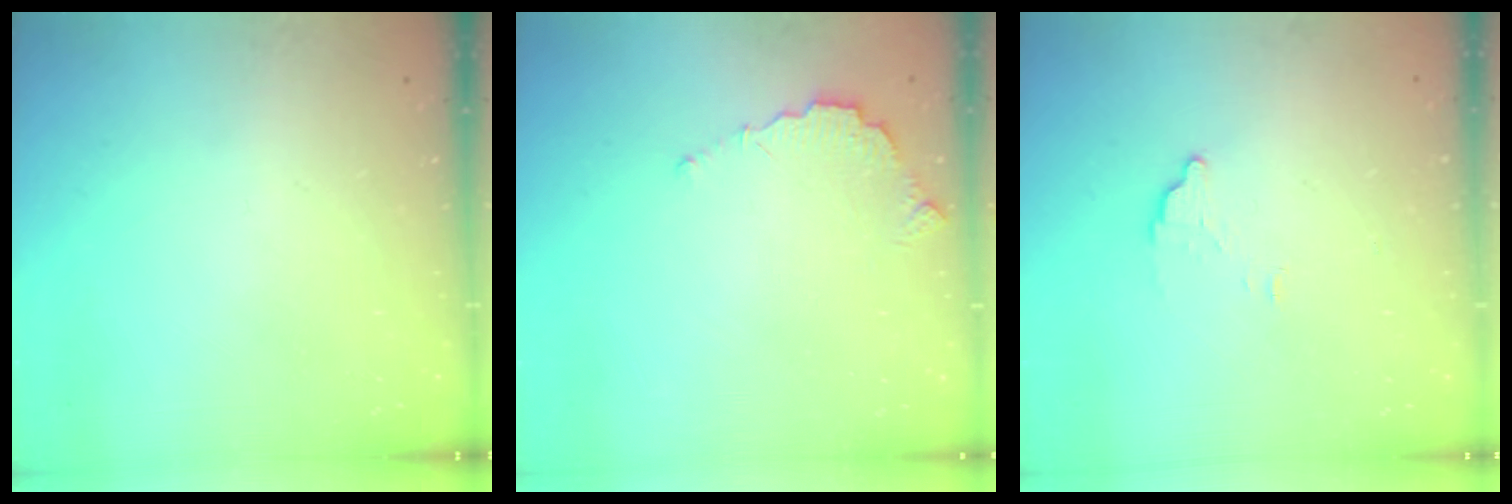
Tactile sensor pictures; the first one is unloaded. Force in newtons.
{"total": 5.7, "press": 5.7, "slide": 0.2}
{"total": 3.9, "press": 3.8, "slide": 0.3}